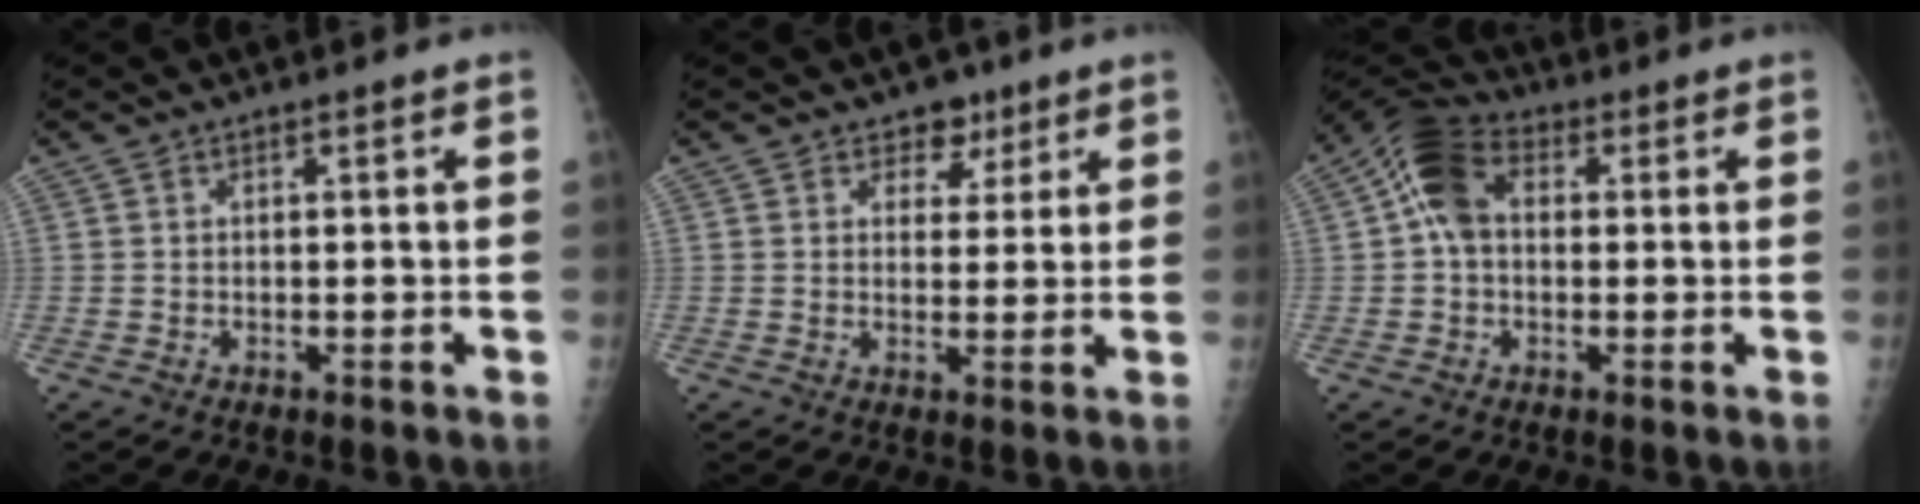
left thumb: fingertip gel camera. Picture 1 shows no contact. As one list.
[{"total": 4.5, "force": [2.8, 3.2, 1.4], "torque": [0.012, -0.012, 0.039]}, {"total": 9.1, "force": [1.2, 6.5, 6.2], "torque": [-0.110, 0.026, 0.009]}]